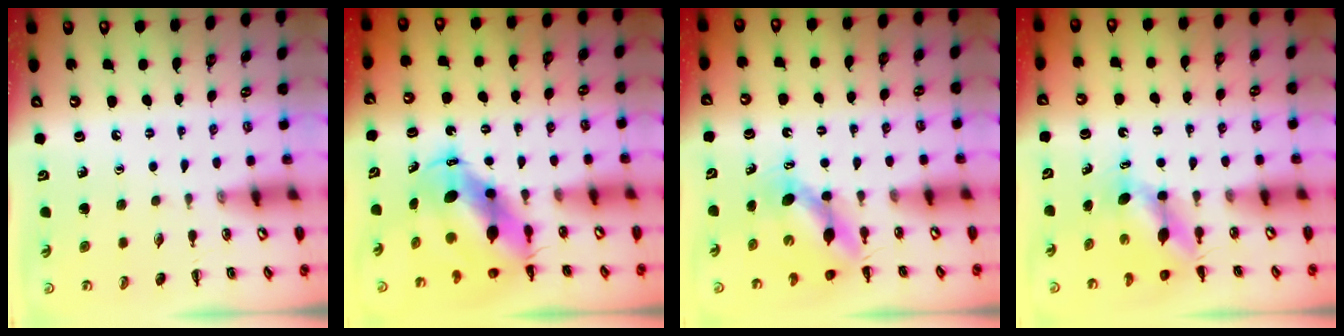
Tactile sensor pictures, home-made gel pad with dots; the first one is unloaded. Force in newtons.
{"total": 8.9, "press": 8.6, "slide": 2.3}
{"total": 6.2, "press": 6.2, "slide": 0.5}
{"total": 4.9, "press": 4.9, "slide": 0.4}